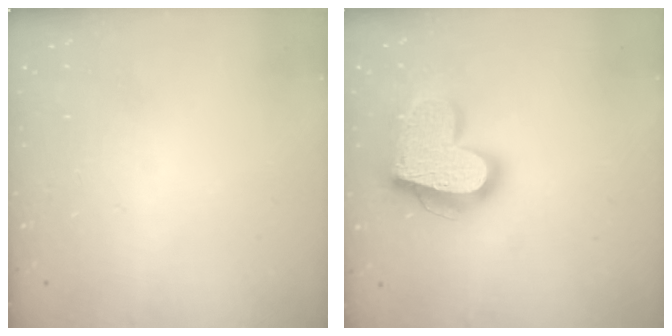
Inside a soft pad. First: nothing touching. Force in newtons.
{"total": 20.5, "press": 20.4, "slide": 1.7}